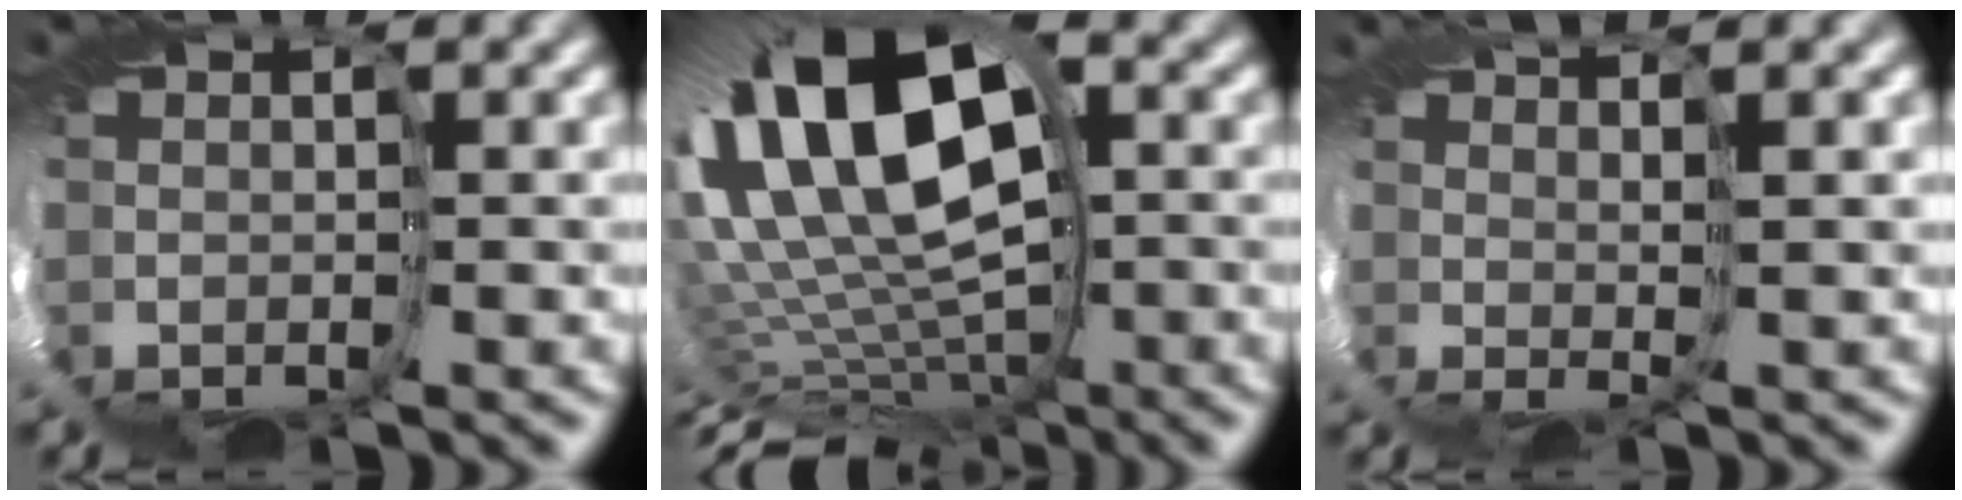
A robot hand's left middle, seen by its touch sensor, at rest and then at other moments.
{"total": 15.3, "force": [3.2, 8.3, 12.4], "torque": [-0.244, 0.014, 0.064]}
{"total": 2.0, "force": [1.3, -1.3, 0.7], "torque": [-0.017, 0.002, 0.020]}